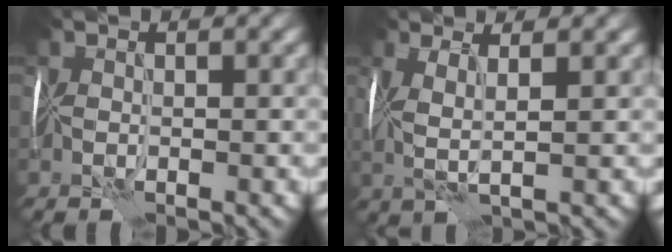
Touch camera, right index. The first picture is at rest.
{"total": 2.3, "force": [1.0, 0.4, 2.0], "torque": [-0.051, 0.003, 0.013]}